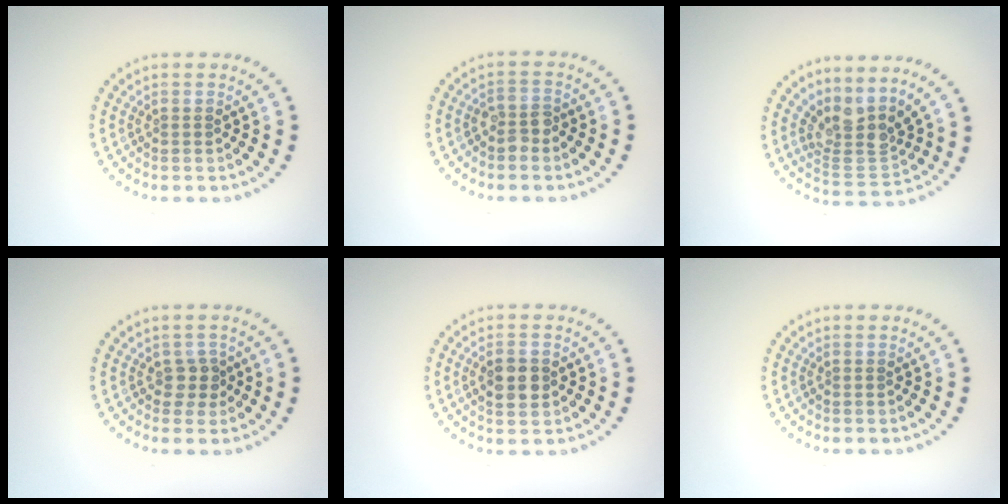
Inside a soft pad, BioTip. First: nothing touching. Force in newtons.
{"total": 1.8, "press": 1.6, "slide": 0.6}
{"total": 3.7, "press": 2.6, "slide": 2.6}
{"total": 1.7, "press": 1.4, "slide": 1.0}
{"total": 2.8, "press": 2.8, "slide": 0.3}
{"total": 0.0}